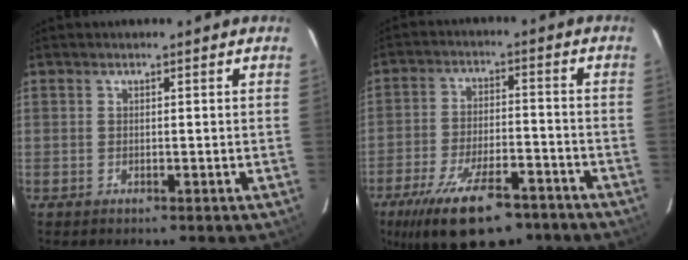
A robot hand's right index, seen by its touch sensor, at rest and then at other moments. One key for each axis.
{"total": 18.2, "fx": -12.6, "fy": 7.1, "fz": 11.1, "tx": -0.218, "ty": -0.023, "tz": -0.195}